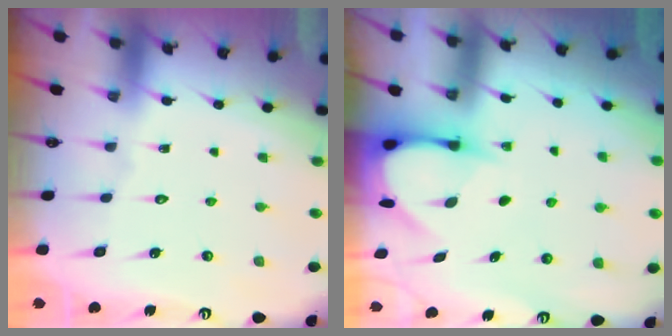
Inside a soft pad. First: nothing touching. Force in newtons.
{"total": 4.9, "press": 4.9, "slide": 0.3}